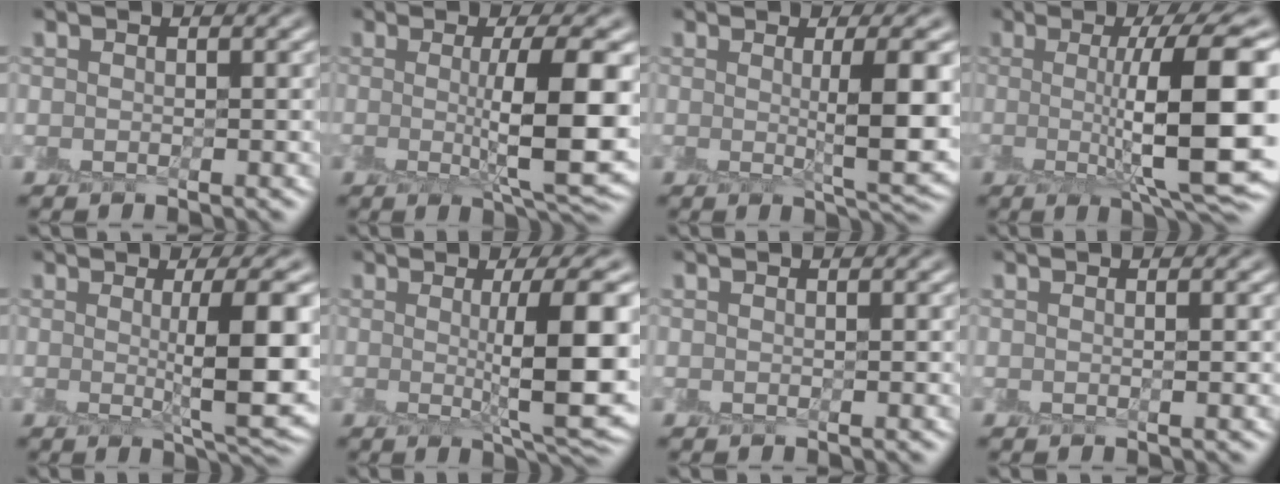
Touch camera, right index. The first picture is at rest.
{"total": 7.8, "force": [0.1, 1.7, 7.6], "torque": [-0.104, -0.008, 0.010]}
{"total": 6.3, "force": [0.5, 1.4, 6.1], "torque": [-0.073, -0.002, 0.012]}
{"total": 11.2, "force": [0.3, 2.7, 10.8], "torque": [-0.135, 0.004, 0.010]}
{"total": 7.6, "force": [0.4, 1.5, 7.4], "torque": [-0.095, -0.004, 0.013]}
{"total": 8.7, "force": [0.4, 1.7, 8.5], "torque": [-0.106, -0.003, 0.014]}
{"total": 0.0}
{"total": 0.7, "force": [0.0, 0.3, 0.7], "torque": [-0.006, 0.001, -0.002]}